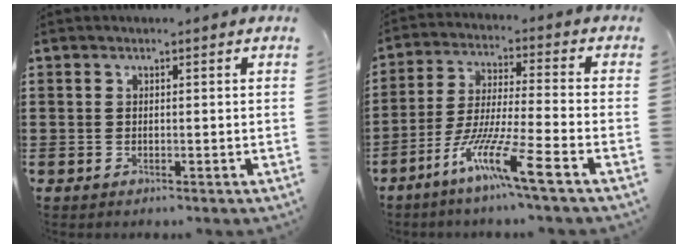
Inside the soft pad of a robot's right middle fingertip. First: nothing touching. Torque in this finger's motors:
{"motor_torque": [2.14, 0.00, 0.72, 0.15]}